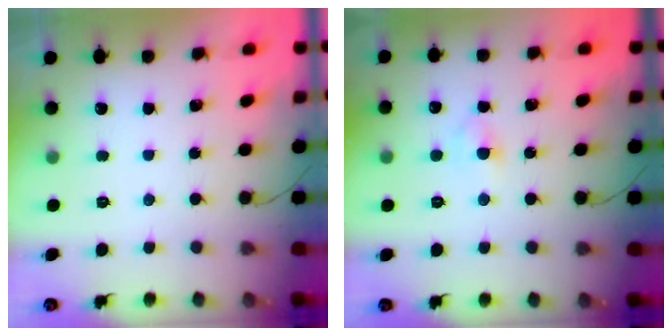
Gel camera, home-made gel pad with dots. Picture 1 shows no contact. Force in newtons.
{"total": 3.3, "press": 3.0, "slide": 1.2}